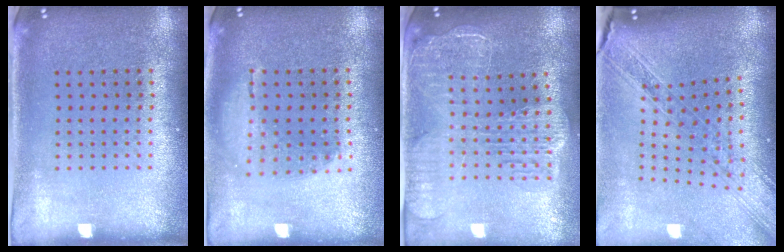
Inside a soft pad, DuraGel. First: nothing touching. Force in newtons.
{"total": 1.3, "press": 1.1, "slide": 0.6}
{"total": 2.7, "press": 2.3, "slide": 1.4}
{"total": 2.2, "press": 1.9, "slide": 1.1}